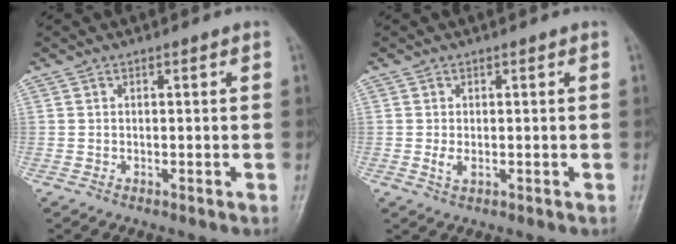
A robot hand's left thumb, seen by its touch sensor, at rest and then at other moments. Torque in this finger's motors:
{"motor_torque": [-0.12, 0.19, 0.43, 0.05, 0.00]}